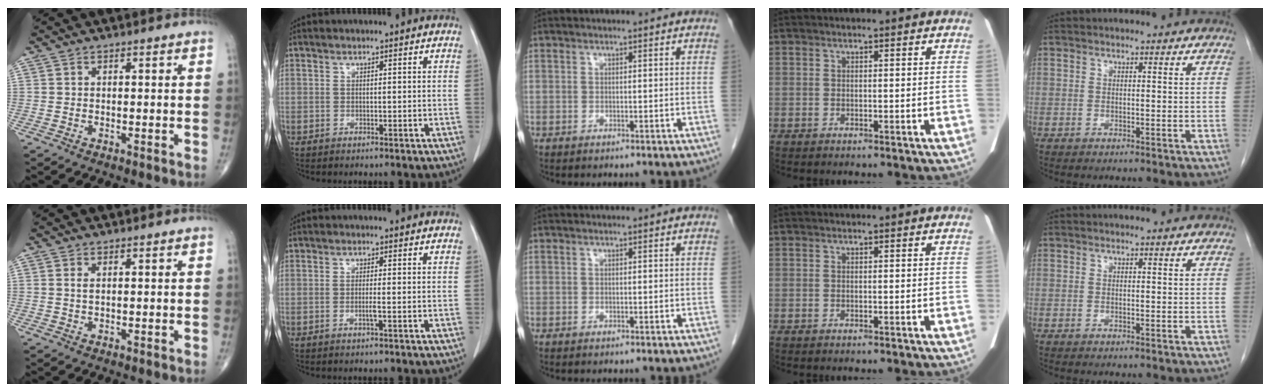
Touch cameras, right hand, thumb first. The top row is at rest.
{"thumb": {"total": 1.2, "force": [0.4, 0.5, 1.0], "torque": [-0.024, 0.003, 0.010]}, "index": {"total": 1.2, "force": [-0.4, -0.2, 1.1], "torque": [-0.024, -0.002, -0.007]}}